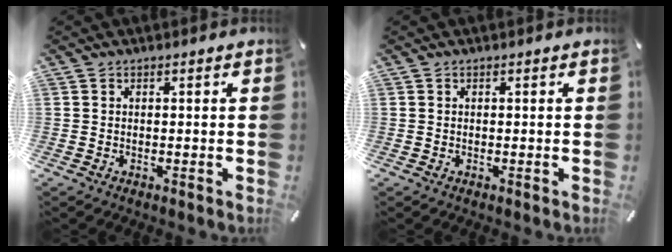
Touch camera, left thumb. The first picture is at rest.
{"total": 0.0}